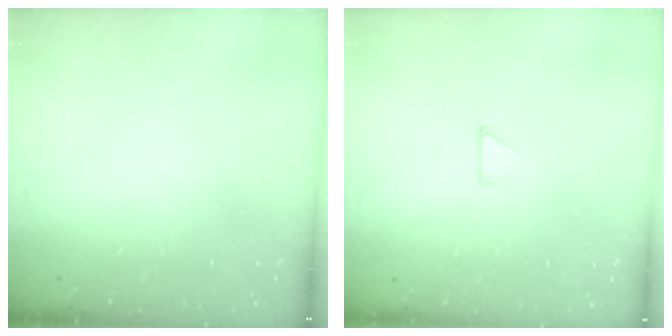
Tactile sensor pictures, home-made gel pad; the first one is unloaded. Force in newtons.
{"total": 4.8, "press": 4.8, "slide": 0.2}